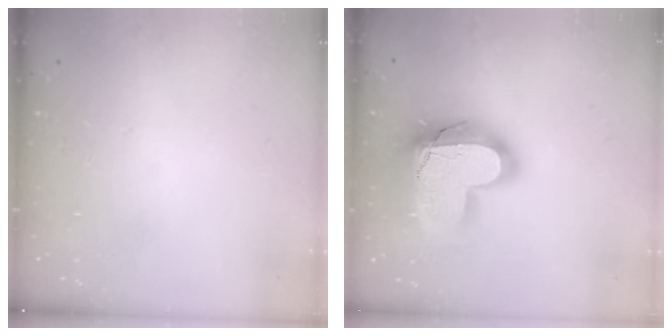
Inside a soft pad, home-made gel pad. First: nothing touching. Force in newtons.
{"total": 21.0, "press": 20.9, "slide": 1.5}